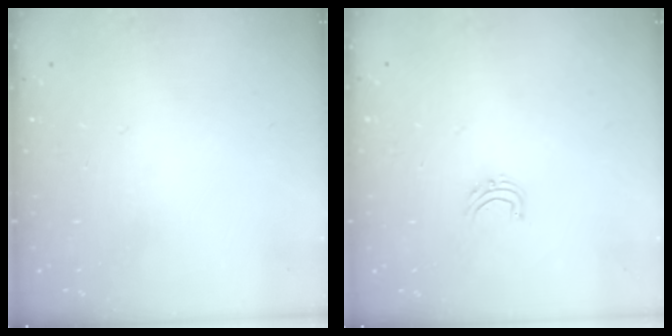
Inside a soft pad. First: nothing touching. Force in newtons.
{"total": 4.7, "press": 4.7, "slide": 0.3}